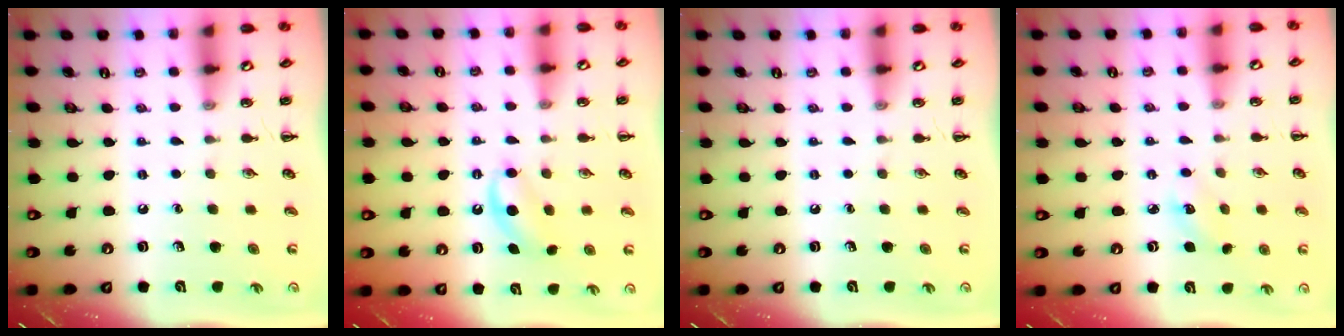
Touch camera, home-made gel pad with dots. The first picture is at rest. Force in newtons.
{"total": 5.5, "press": 5.3, "slide": 1.6}
{"total": 0.0}
{"total": 3.9, "press": 3.8, "slide": 1.0}